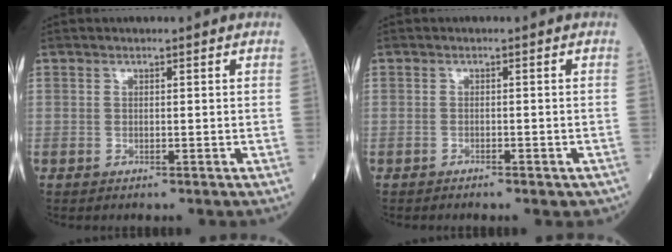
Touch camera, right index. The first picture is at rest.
{"total": 3.0, "force": [-2.3, 1.1, 1.6], "torque": [-0.021, -0.004, -0.021]}